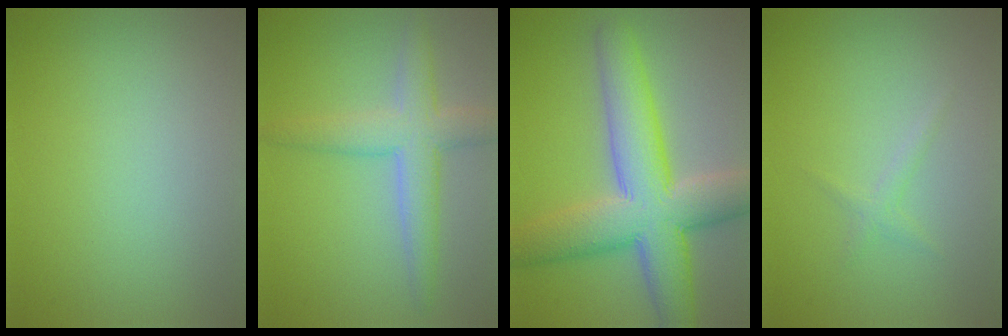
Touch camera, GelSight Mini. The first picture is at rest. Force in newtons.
{"total": 4.6, "press": 4.6, "slide": 0.2}
{"total": 9.9, "press": 9.9, "slide": 0.4}
{"total": 0.9, "press": 0.9, "slide": 0.1}